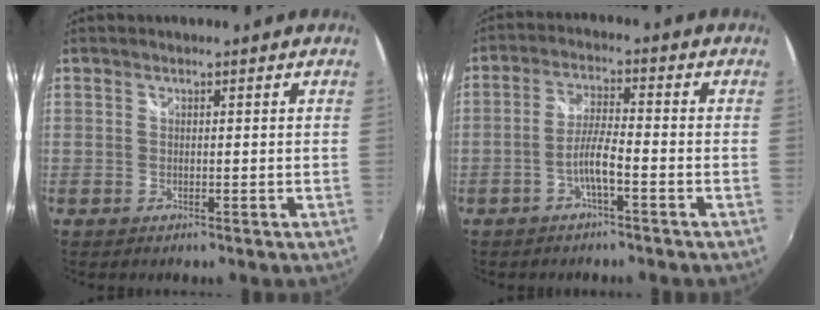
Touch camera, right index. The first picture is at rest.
{"total": 4.7, "force": [-2.4, 0.4, 4.0], "torque": [-0.083, 0.005, -0.044]}